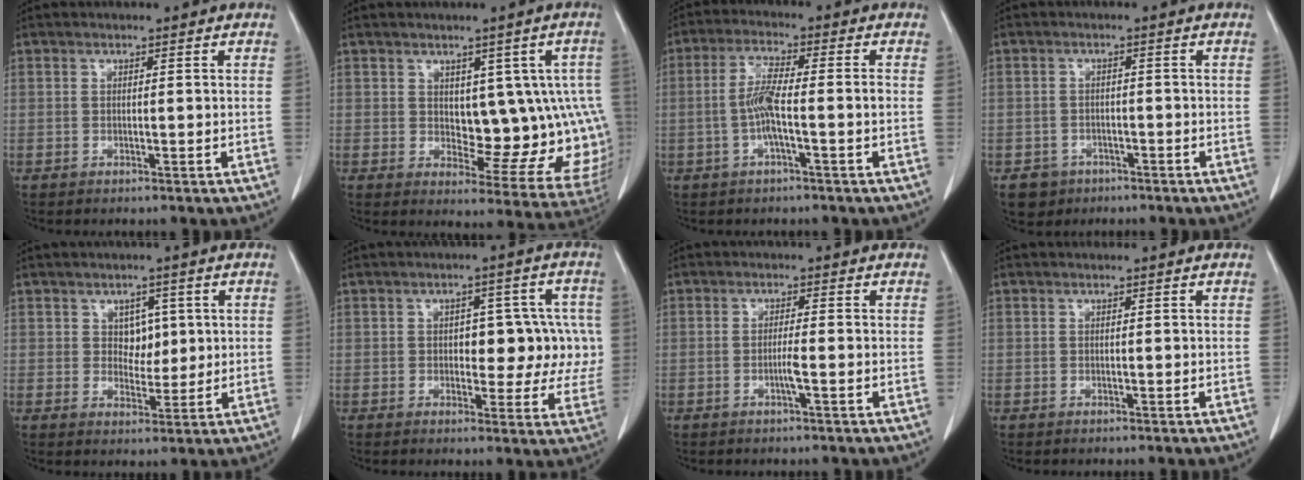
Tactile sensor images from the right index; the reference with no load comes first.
{"total": 12.4, "force": [1.5, 6.3, 10.6], "torque": [-0.102, 0.007, 0.032]}
{"total": 5.7, "force": [-1.2, 0.3, 5.5], "torque": [-0.114, 0.009, -0.025]}
{"total": 3.6, "force": [-2.0, 3.0, 0.2], "torque": [0.000, 0.011, -0.025]}
{"total": 3.7, "force": [1.0, 2.7, 2.4], "torque": [-0.027, 0.001, 0.019]}
{"total": 8.1, "force": [0.4, 4.6, 6.6], "torque": [-0.058, 0.024, 0.009]}
{"total": 2.1, "force": [-0.7, -0.3, 1.9], "torque": [-0.039, -0.002, -0.014]}
{"total": 0.0}